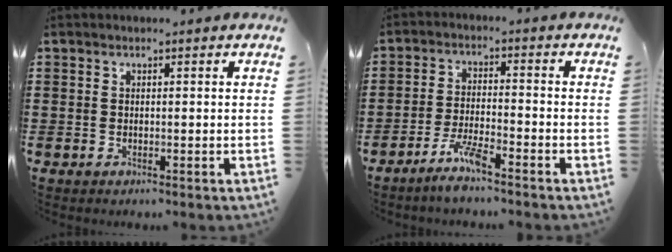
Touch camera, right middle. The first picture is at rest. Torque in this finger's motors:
{"motor_torque": [2.14, 0.00, 0.16, 0.13]}